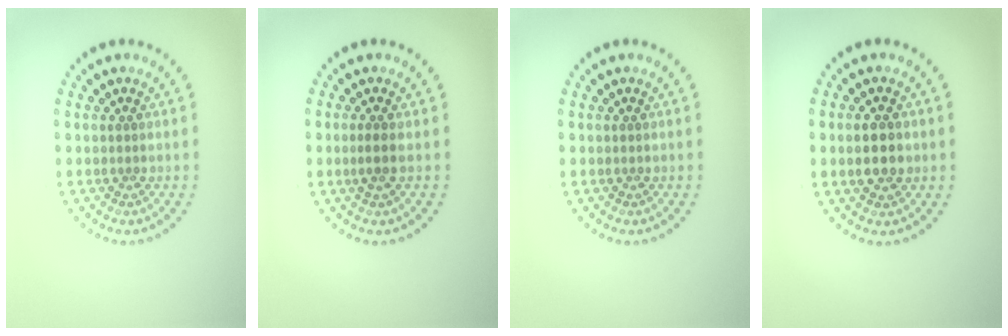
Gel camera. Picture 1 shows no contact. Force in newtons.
{"total": 1.4, "press": 1.1, "slide": 0.8}
{"total": 0.0}
{"total": 2.7, "press": 2.7, "slide": 0.1}